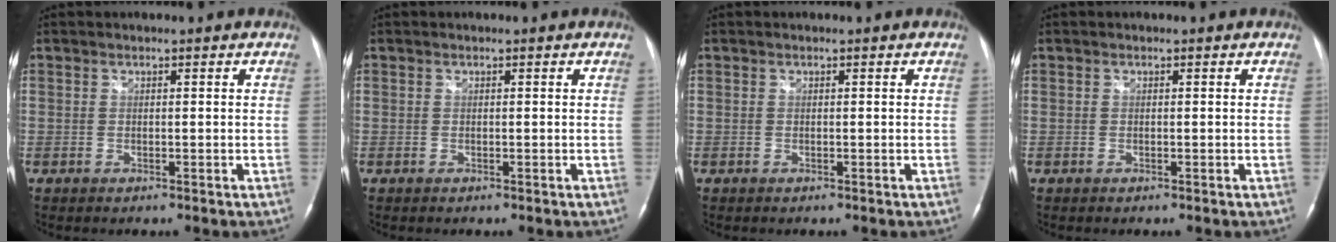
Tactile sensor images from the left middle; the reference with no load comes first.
{"total": 0.0}
{"total": 0.0}
{"total": 0.0}